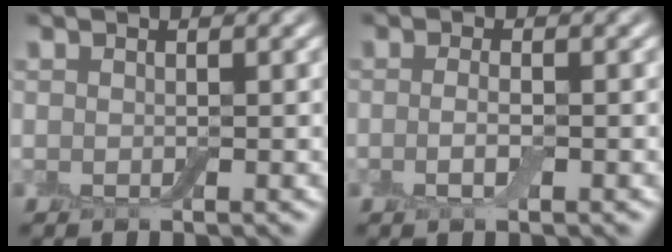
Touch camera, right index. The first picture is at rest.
{"total": 1.6, "force": [-0.4, 0.5, 1.5], "torque": [-0.032, -0.005, -0.012]}